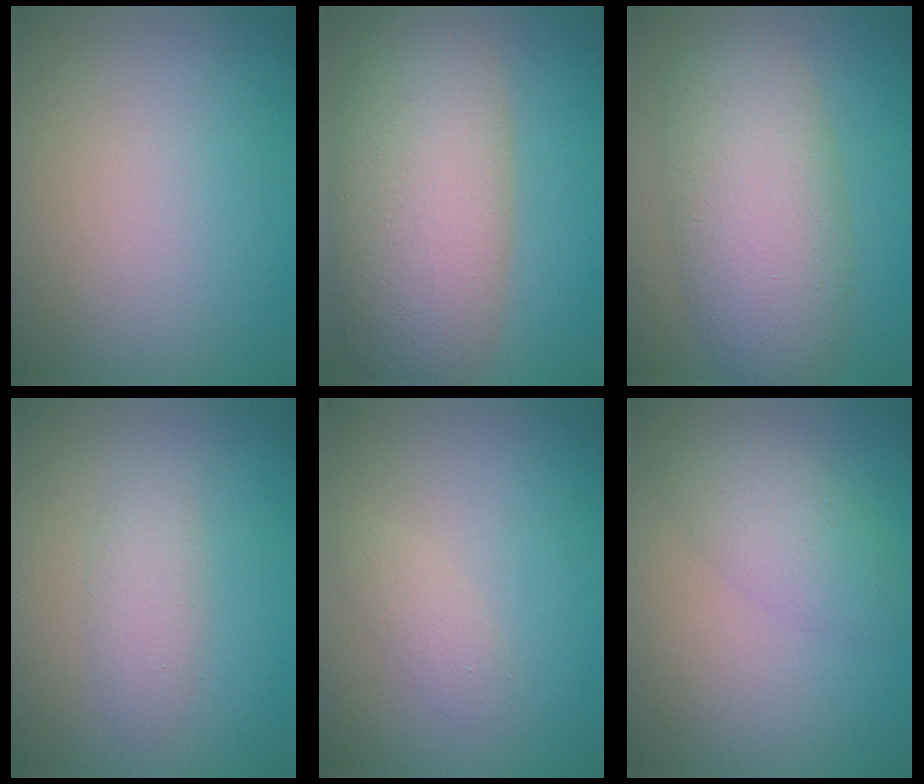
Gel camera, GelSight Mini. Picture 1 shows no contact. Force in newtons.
{"total": 10.1, "press": 10.1, "slide": 0.6}
{"total": 8.1, "press": 8.1, "slide": 0.3}
{"total": 2.0, "press": 2.0, "slide": 0.1}
{"total": 1.3, "press": 1.3, "slide": 0.1}
{"total": 3.3, "press": 3.3, "slide": 0.1}